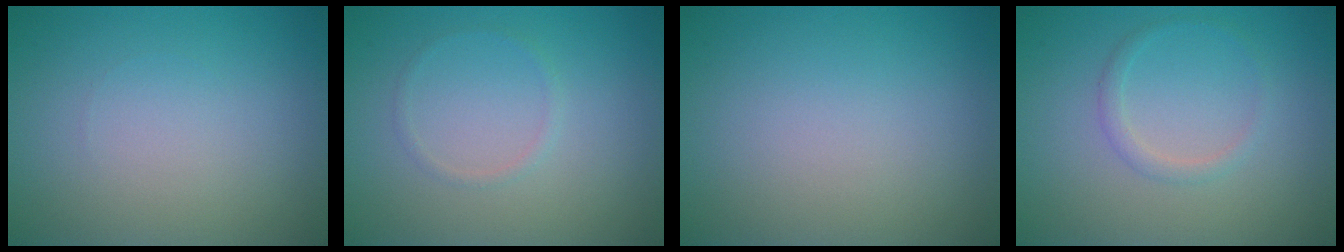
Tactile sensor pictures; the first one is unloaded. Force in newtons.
{"total": 0.7, "press": 0.7, "slide": 0.1}
{"total": 0.0}
{"total": 1.2, "press": 1.2, "slide": 0.1}